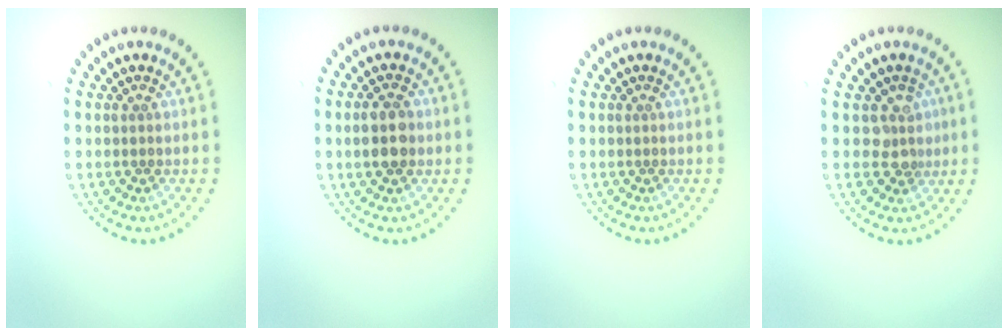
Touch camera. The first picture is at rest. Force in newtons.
{"total": 3.2, "press": 3.2, "slide": 0.1}
{"total": 0.0}
{"total": 1.9, "press": 1.6, "slide": 0.9}